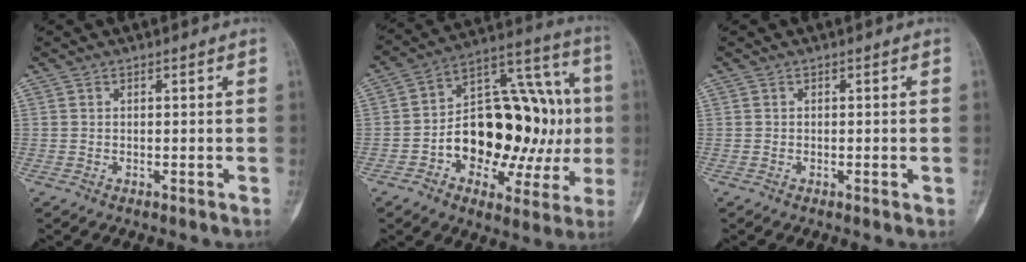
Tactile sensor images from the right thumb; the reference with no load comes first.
{"total": 25.8, "force": [-2.0, 15.2, 20.8], "torque": [-0.262, 0.051, -0.019]}
{"total": 0.8, "force": [-0.2, 0.3, 0.7], "torque": [-0.010, -0.001, -0.002]}